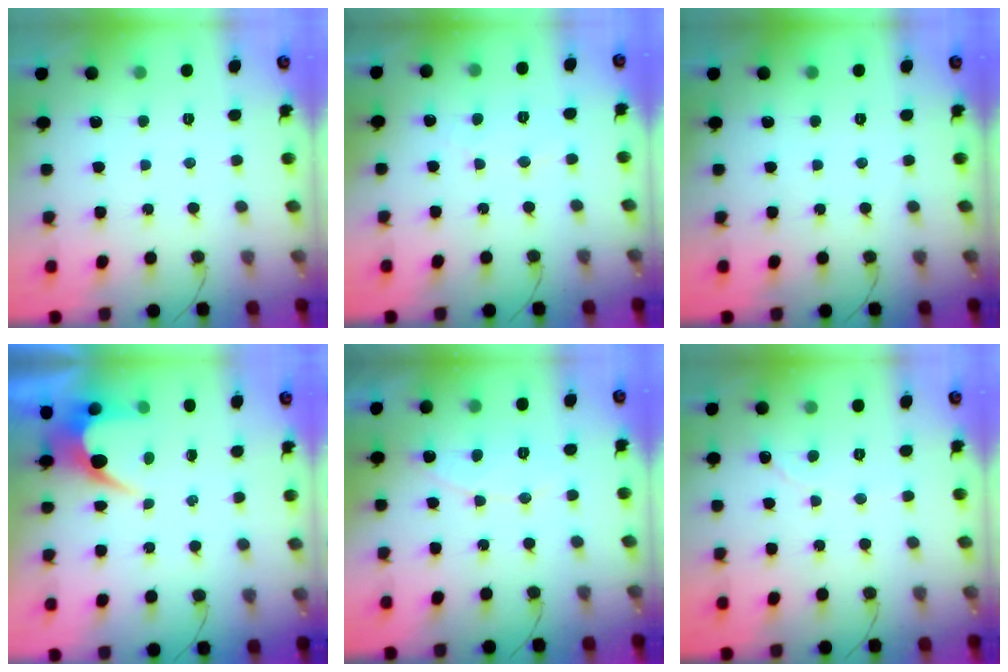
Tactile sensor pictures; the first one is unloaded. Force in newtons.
{"total": 3.0, "press": 2.9, "slide": 0.2}
{"total": 0.0}
{"total": 5.3, "press": 5.3, "slide": 0.3}
{"total": 6.4, "press": 6.4, "slide": 0.4}
{"total": 0.0}